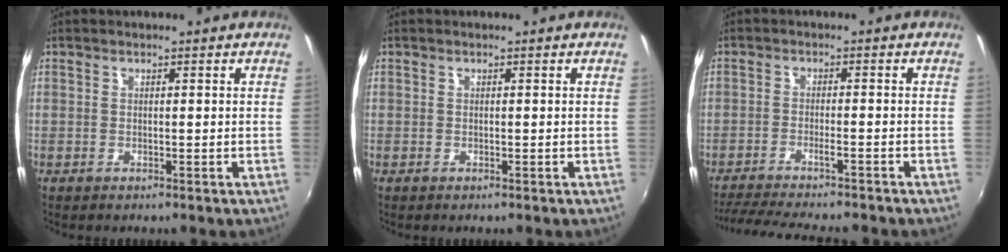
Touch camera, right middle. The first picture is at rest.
{"total": 0.0}
{"total": 13.1, "force": [-11.6, 1.1, 5.9], "torque": [-0.124, -0.018, -0.179]}